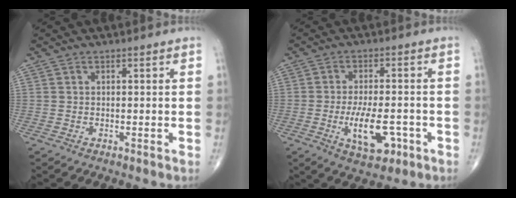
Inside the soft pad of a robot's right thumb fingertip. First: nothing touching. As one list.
[{"total": 9.4, "force": [-3.1, 4.1, 7.8], "torque": [-0.126, 0.004, -0.044]}]